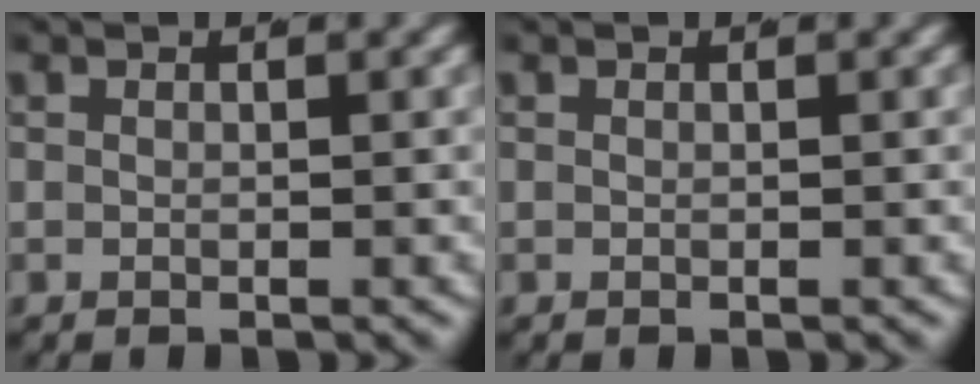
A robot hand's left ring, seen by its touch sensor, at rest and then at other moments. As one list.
[{"total": 0.0}]